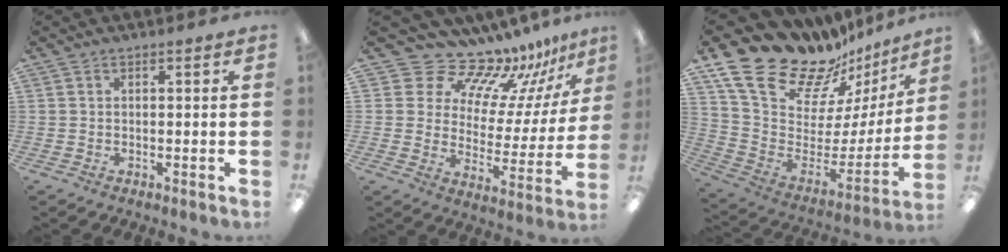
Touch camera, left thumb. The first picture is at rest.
{"total": 14.8, "force": [13.2, 6.1, 2.8], "torque": [-0.057, -0.127, 0.232]}
{"total": 23.3, "force": [18.5, 10.5, 9.5], "torque": [-0.148, -0.148, 0.343]}